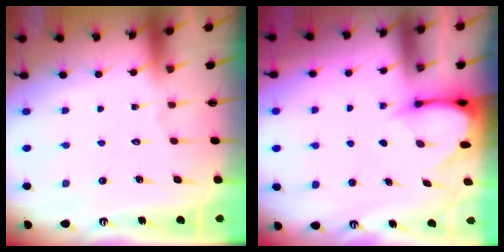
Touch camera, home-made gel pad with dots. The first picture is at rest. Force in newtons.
{"total": 3.3, "press": 3.2, "slide": 0.3}